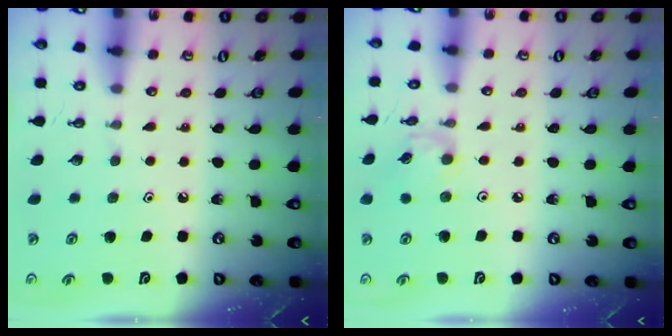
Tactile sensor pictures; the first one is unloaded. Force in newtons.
{"total": 5.0, "press": 5.0, "slide": 0.2}